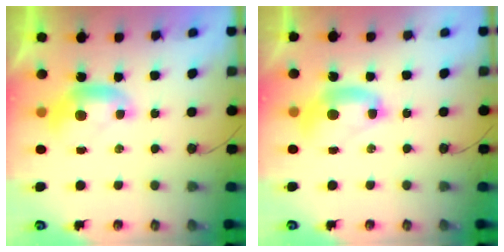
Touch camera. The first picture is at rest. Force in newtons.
{"total": 2.7, "press": 2.7, "slide": 0.1}